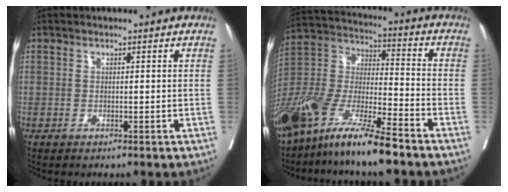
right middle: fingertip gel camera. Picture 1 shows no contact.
{"total": 16.0, "force": [-11.9, 1.6, 10.6], "torque": [-0.226, -0.020, -0.226]}